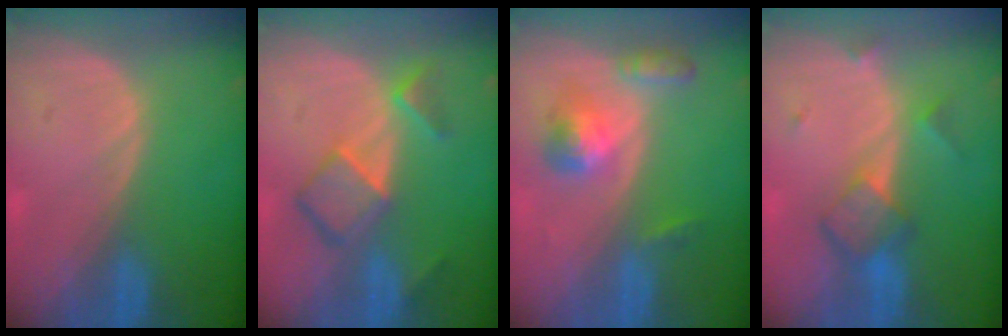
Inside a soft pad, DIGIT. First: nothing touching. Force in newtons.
{"total": 7.1, "press": 6.0, "slide": 3.6}
{"total": 5.6, "press": 5.1, "slide": 2.3}
{"total": 6.0, "press": 5.3, "slide": 2.8}